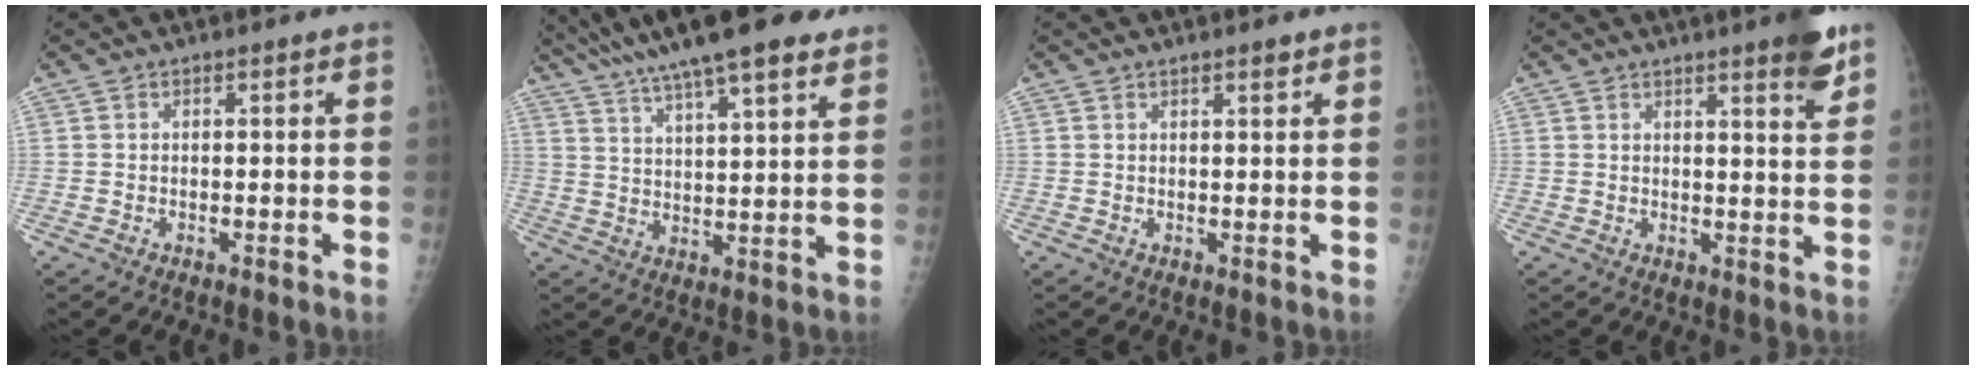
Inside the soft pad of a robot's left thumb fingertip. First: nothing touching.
{"total": 18.6, "force": [14.0, 3.7, 11.6], "torque": [-0.182, -0.022, 0.221]}
{"total": 1.4, "force": [1.1, 0.3, 0.8], "torque": [-0.010, -0.007, 0.017]}
{"total": 6.0, "force": [4.0, 0.6, 4.4], "torque": [-0.049, -0.024, 0.050]}